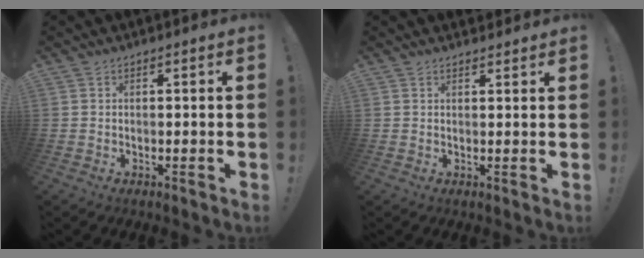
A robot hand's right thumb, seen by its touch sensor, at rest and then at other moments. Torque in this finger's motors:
{"motor_torque": [-0.08, -0.36, 0.06, 0.22, 0.02]}